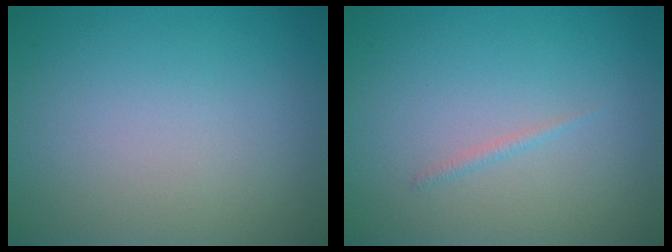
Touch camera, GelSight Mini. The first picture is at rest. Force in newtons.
{"total": 0.5, "press": 0.5, "slide": 0.1}